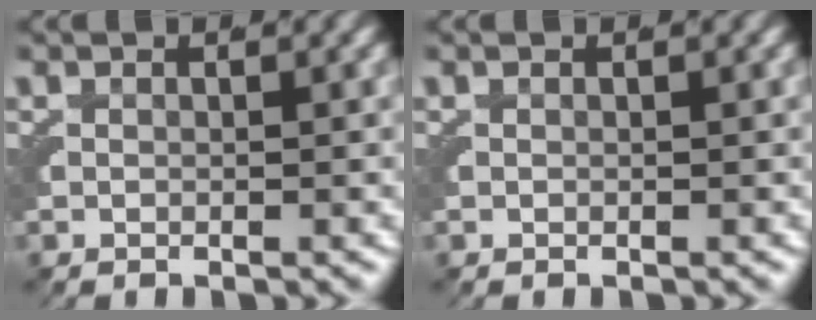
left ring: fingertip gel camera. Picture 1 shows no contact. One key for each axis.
{"total": 0.0}